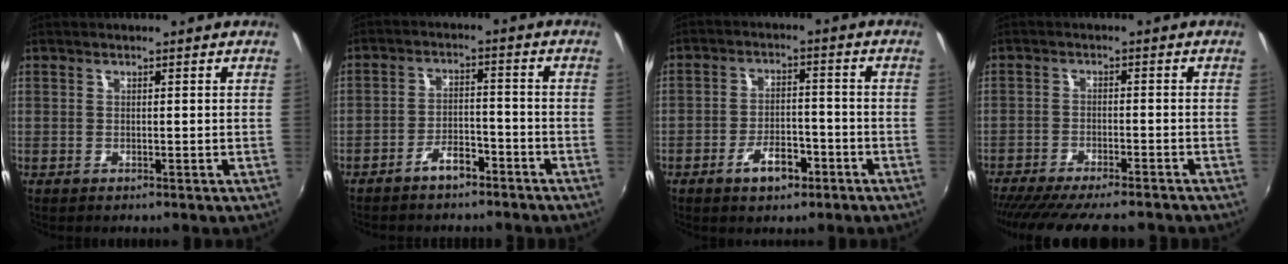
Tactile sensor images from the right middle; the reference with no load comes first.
{"total": 5.2, "force": [-4.2, 2.2, 2.3], "torque": [-0.057, 0.015, -0.062]}
{"total": 6.5, "force": [-3.8, 3.1, 4.2], "torque": [-0.084, 0.005, -0.055]}
{"total": 16.6, "force": [-14.4, 2.7, 7.8], "torque": [-0.154, -0.039, -0.216]}